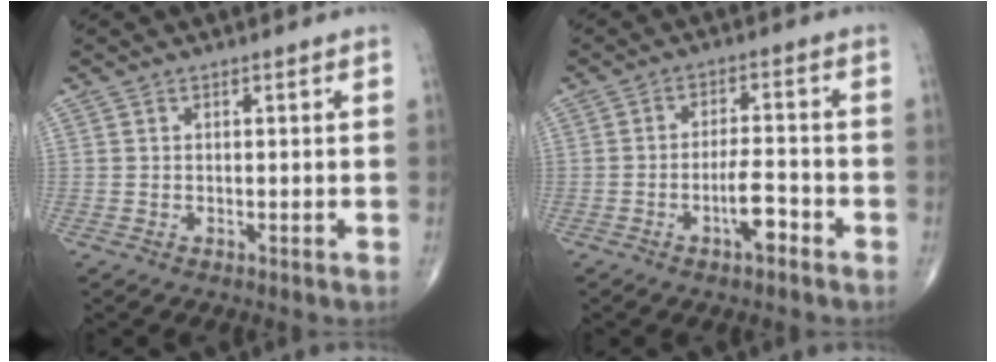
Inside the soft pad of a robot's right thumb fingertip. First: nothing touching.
{"total": 5.5, "force": [-2.8, 1.5, 4.5], "torque": [-0.077, 0.022, -0.046]}